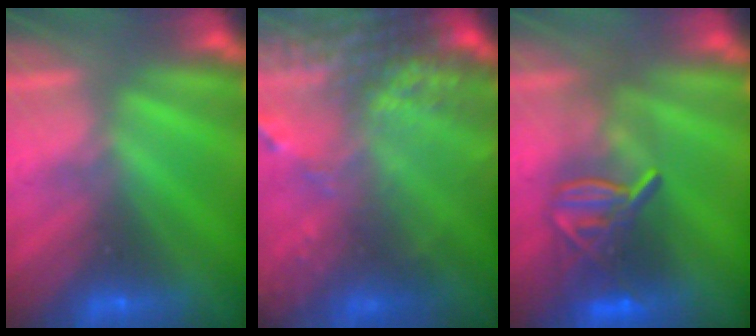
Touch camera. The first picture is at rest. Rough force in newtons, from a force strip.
{"total": 8.8}
{"total": 6.8}